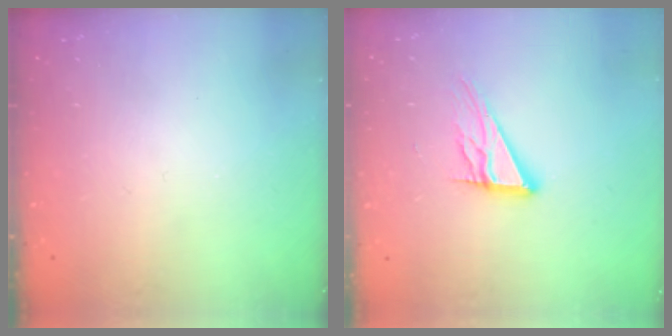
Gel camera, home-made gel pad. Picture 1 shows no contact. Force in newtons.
{"total": 11.5, "press": 11.4, "slide": 1.9}